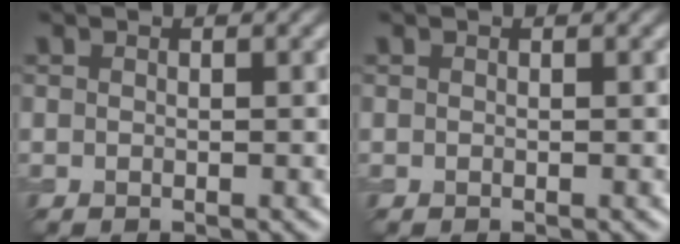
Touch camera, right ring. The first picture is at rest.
{"total": 0.0}